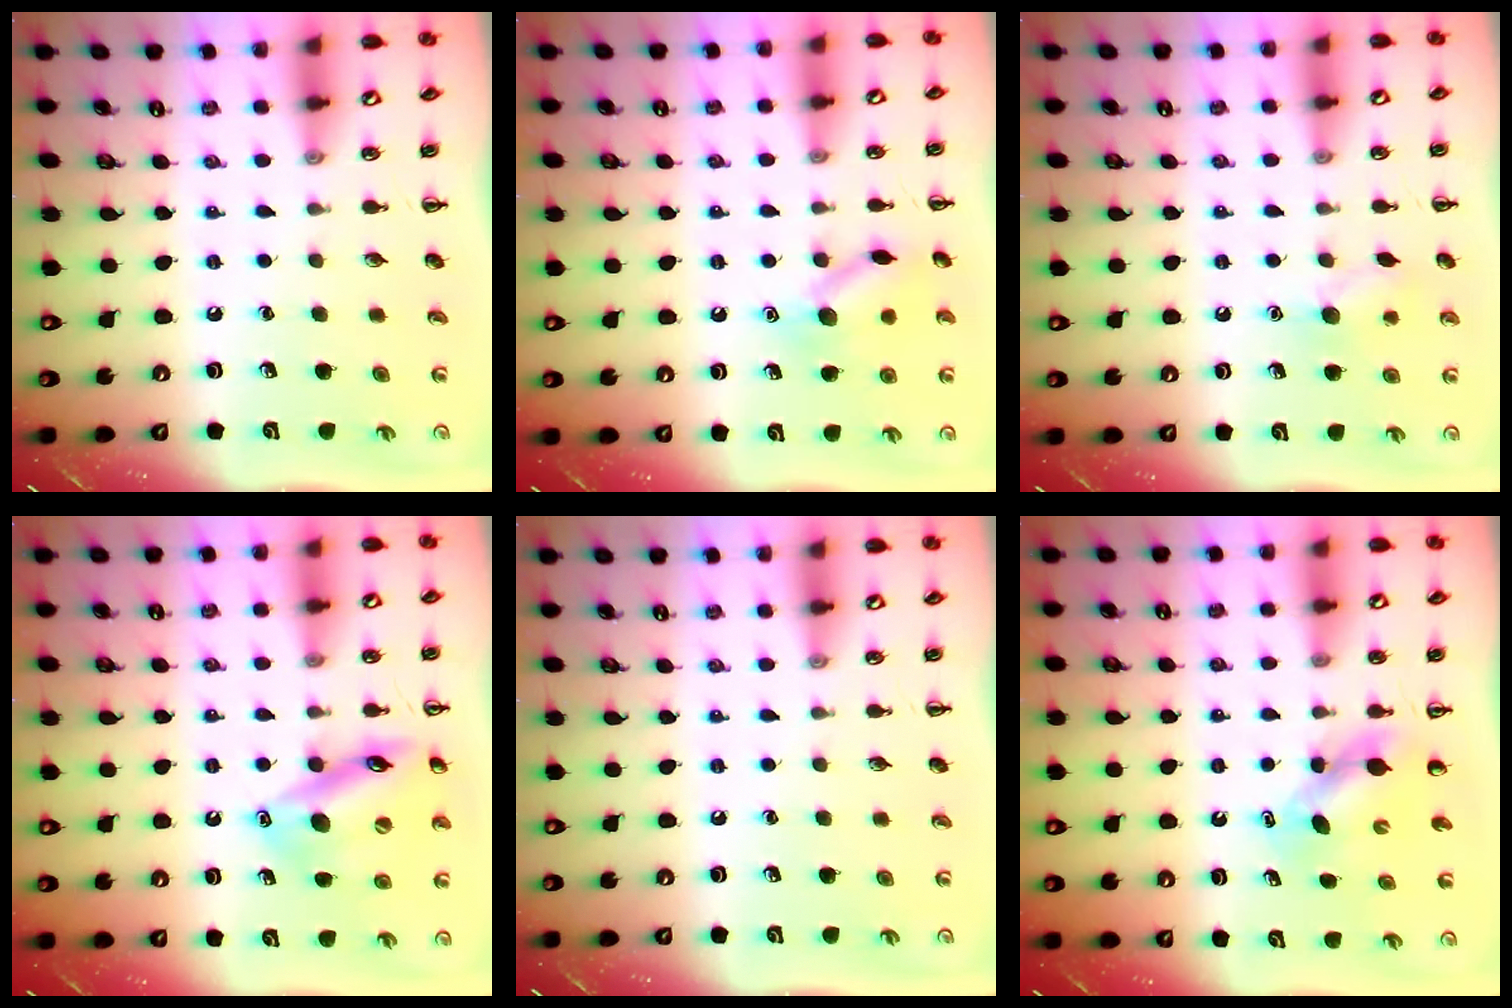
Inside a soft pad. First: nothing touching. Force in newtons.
{"total": 10.9, "press": 10.9, "slide": 0.5}
{"total": 7.7, "press": 7.6, "slide": 1.4}
{"total": 15.5, "press": 15.4, "slide": 2.1}
{"total": 0.0}
{"total": 5.2, "press": 5.1, "slide": 0.5}